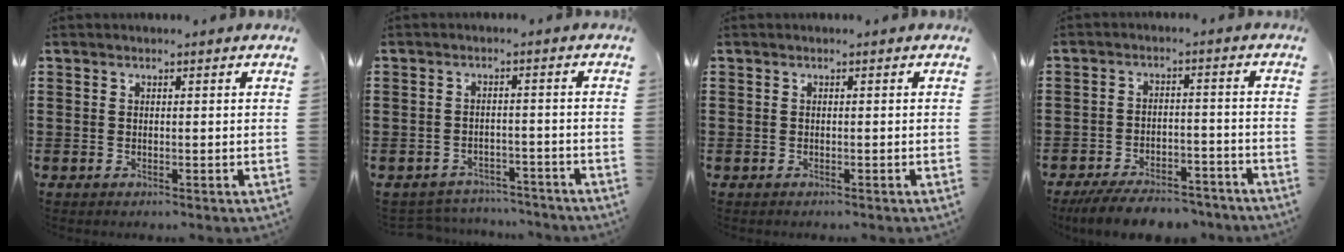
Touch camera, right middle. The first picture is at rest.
{"total": 3.1, "force": [-3.0, 0.4, -0.1], "torque": [-0.004, 0.001, -0.065]}
{"total": 0.0}
{"total": 6.1, "force": [-5.6, 1.1, 1.9], "torque": [-0.030, 0.009, -0.106]}